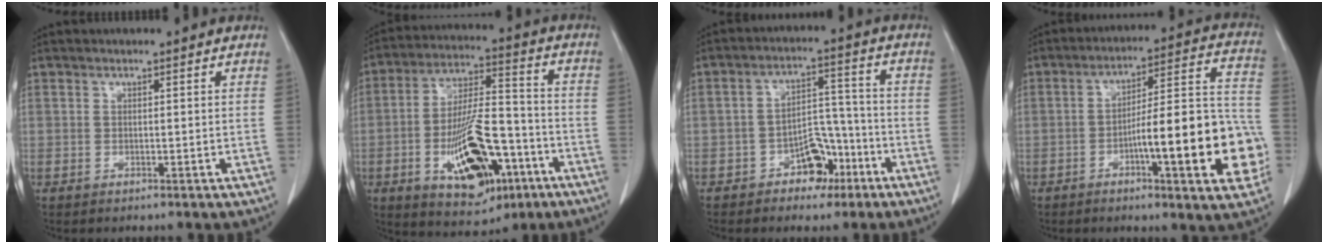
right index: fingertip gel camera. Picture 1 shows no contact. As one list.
[{"total": 17.3, "force": [-6.5, 6.8, 14.5], "torque": [-0.255, 0.007, -0.092]}, {"total": 7.1, "force": [-4.0, 4.3, 4.0], "torque": [-0.063, 0.027, -0.060]}, {"total": 19.2, "force": [-5.3, 3.0, 18.2], "torque": [-0.204, 0.031, -0.066]}]